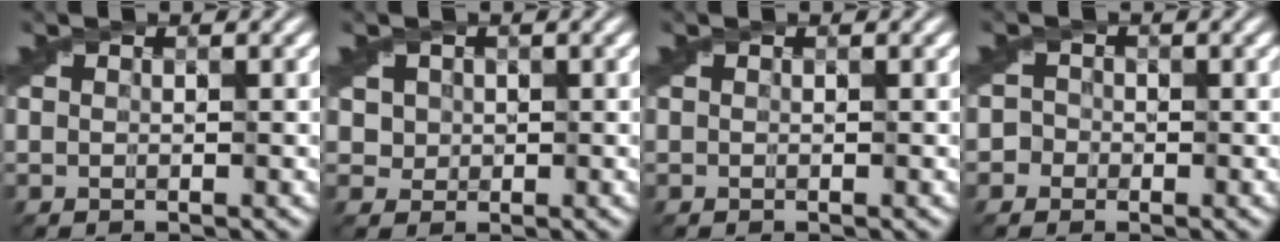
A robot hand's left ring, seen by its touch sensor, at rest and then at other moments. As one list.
[{"total": 3.3, "force": [0.9, 2.7, 1.7], "torque": [-0.051, 0.005, 0.031]}, {"total": 0.0}, {"total": 2.3, "force": [-0.1, 2.2, 0.8], "torque": [0.005, 0.010, -0.017]}]